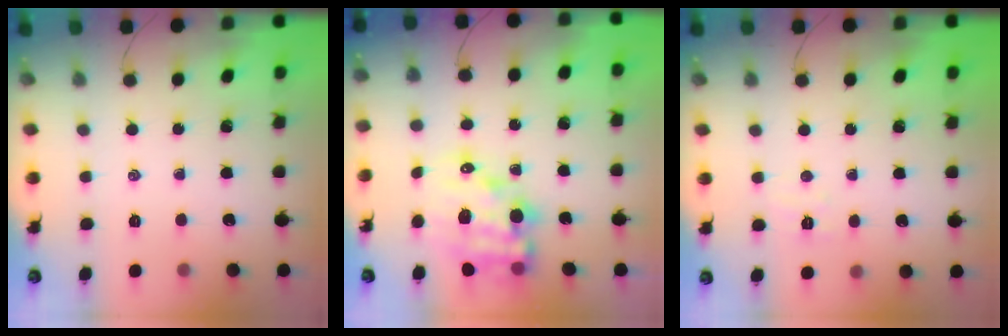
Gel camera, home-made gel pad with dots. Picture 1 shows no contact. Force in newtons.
{"total": 14.0, "press": 13.6, "slide": 3.5}
{"total": 3.3, "press": 3.2, "slide": 0.8}